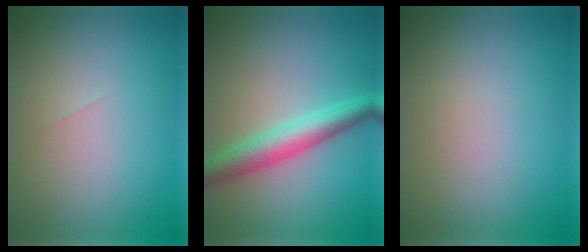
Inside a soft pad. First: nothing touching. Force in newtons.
{"total": 4.9, "press": 4.9, "slide": 0.1}
{"total": 0.0}